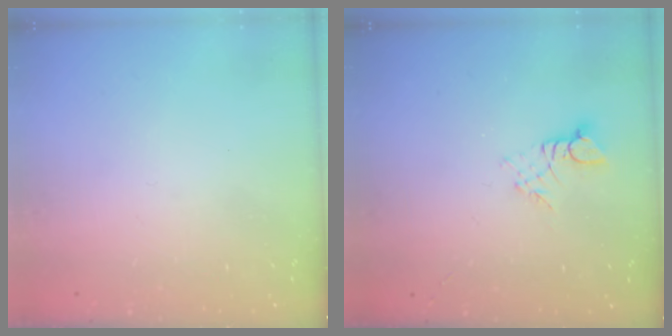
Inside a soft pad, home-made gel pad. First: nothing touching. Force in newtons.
{"total": 2.3, "press": 2.3, "slide": 0.2}